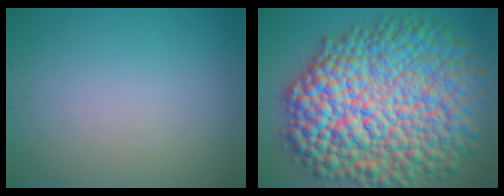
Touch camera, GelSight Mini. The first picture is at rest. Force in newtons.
{"total": 18.0, "press": 18.0, "slide": 0.1}